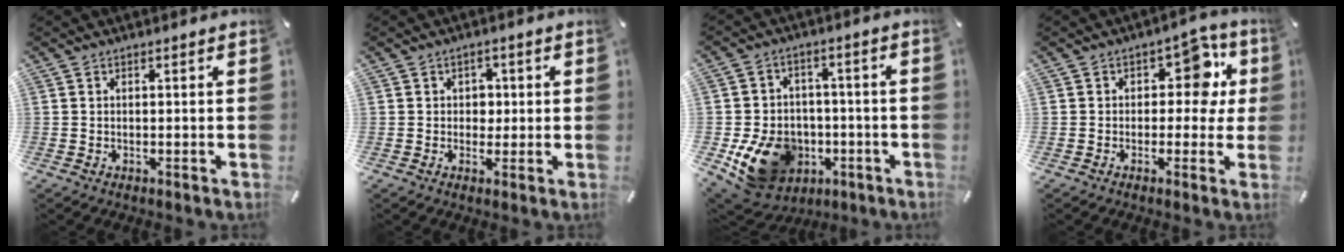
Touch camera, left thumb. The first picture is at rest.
{"total": 3.4, "force": [0.2, 3.0, 1.4], "torque": [-0.010, -0.002, -0.006]}
{"total": 15.6, "force": [-4.9, 12.6, 7.8], "torque": [-0.155, 0.026, -0.068]}
{"total": 9.6, "force": [2.7, 6.1, 6.9], "torque": [-0.084, -0.013, 0.042]}